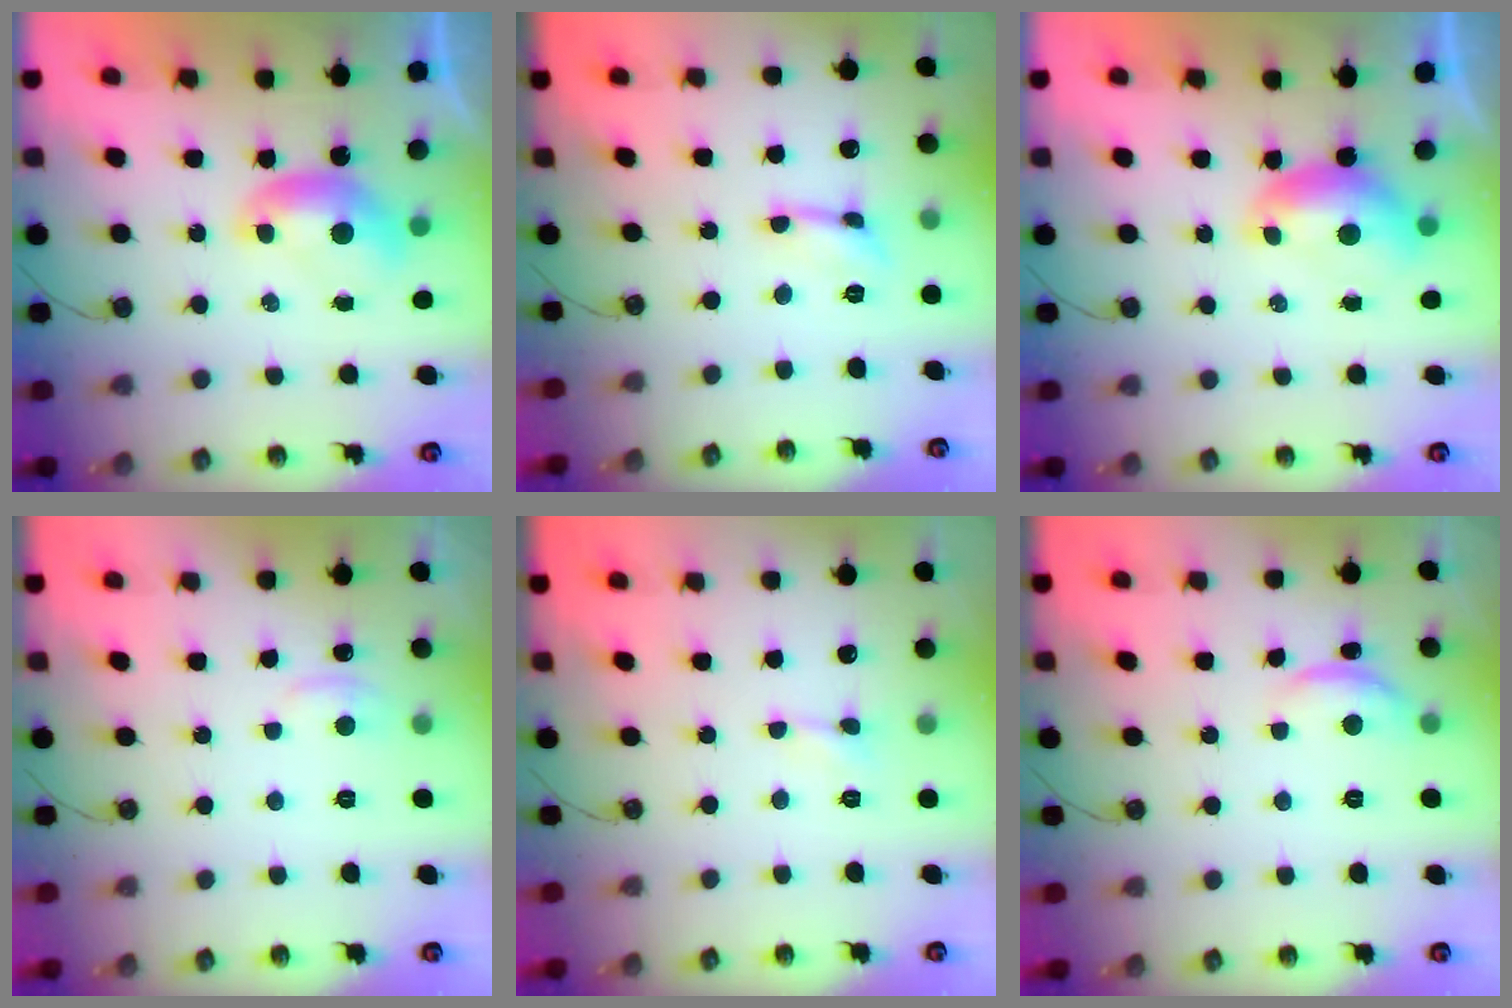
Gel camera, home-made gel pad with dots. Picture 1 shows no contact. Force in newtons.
{"total": 0.0}
{"total": 0.0}
{"total": 1.4, "press": 1.1, "slide": 0.8}
{"total": 1.3, "press": 1.2, "slide": 0.3}
{"total": 2.6, "press": 2.6, "slide": 0.5}